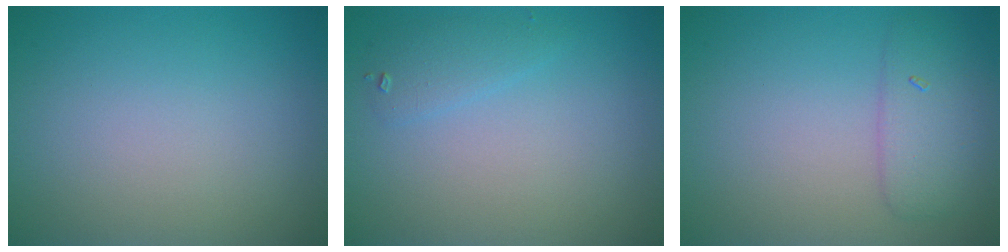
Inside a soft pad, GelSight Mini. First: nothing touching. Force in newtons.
{"total": 1.4, "press": 1.4, "slide": 0.0}
{"total": 3.0, "press": 3.0, "slide": 0.2}